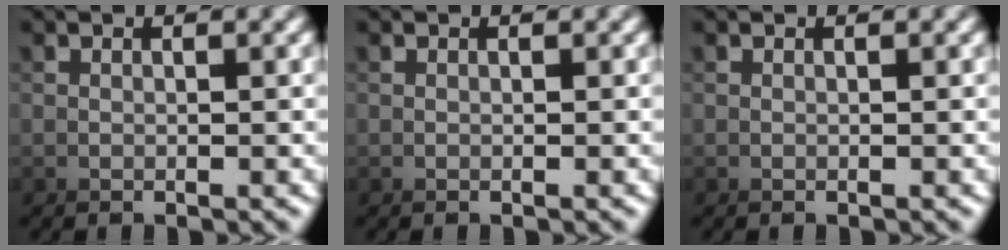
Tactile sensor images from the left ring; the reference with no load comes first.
{"total": 0.0}
{"total": 0.0}